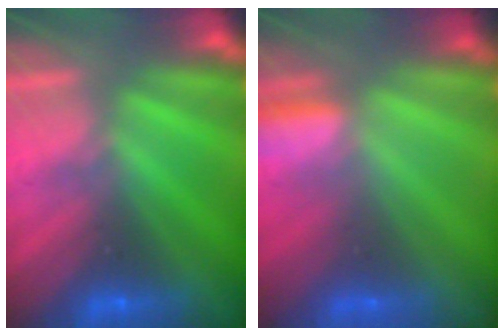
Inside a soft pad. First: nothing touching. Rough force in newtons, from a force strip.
{"total": 3.1}